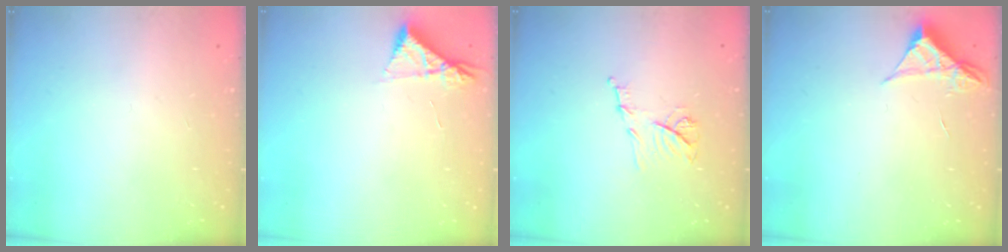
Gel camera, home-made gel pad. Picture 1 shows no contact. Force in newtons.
{"total": 5.0, "press": 5.0, "slide": 0.8}
{"total": 8.8, "press": 8.7, "slide": 1.0}
{"total": 4.2, "press": 4.2, "slide": 0.4}